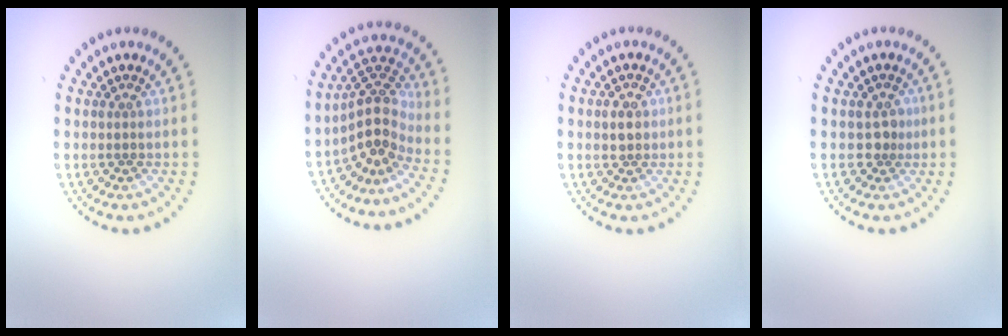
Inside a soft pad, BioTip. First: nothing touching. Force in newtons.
{"total": 3.8, "press": 2.7, "slide": 2.7}
{"total": 1.6, "press": 1.6, "slide": 0.2}
{"total": 1.6, "press": 1.2, "slide": 1.1}